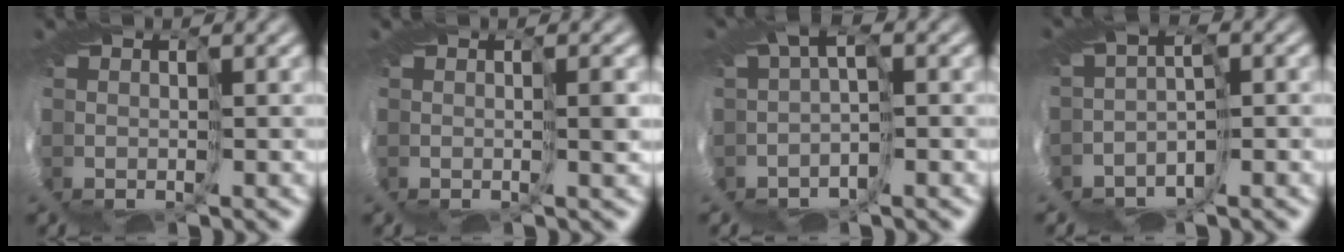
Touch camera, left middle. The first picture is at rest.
{"total": 1.2, "force": [0.0, 0.0, 1.2], "torque": [-0.007, 0.002, 0.008]}
{"total": 1.7, "force": [-1.5, 0.2, 0.7], "torque": [-0.019, -0.005, -0.033]}
{"total": 4.3, "force": [-3.5, 1.6, 1.9], "torque": [-0.040, -0.014, -0.058]}